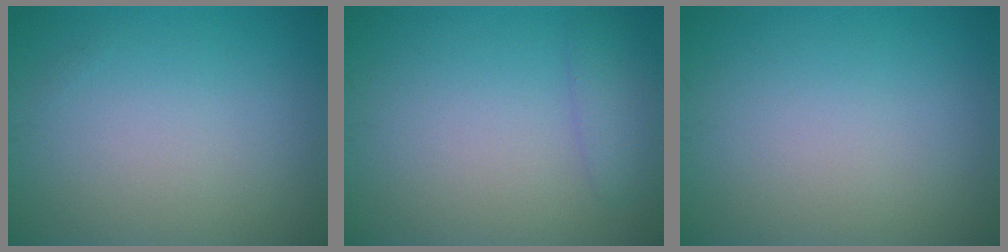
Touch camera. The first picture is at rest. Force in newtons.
{"total": 1.7, "press": 1.6, "slide": 0.2}
{"total": 0.0}